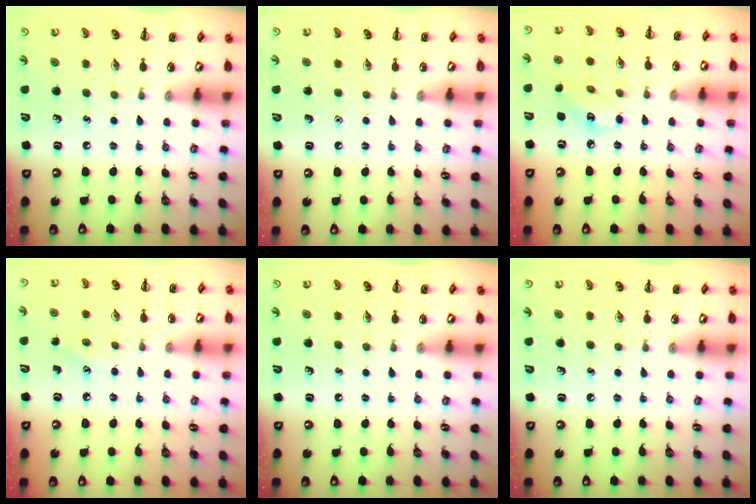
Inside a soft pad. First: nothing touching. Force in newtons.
{"total": 1.5, "press": 1.5, "slide": 0.2}
{"total": 3.8, "press": 3.8, "slide": 0.7}
{"total": 6.4, "press": 6.2, "slide": 1.7}
{"total": 0.0}
{"total": 0.0}